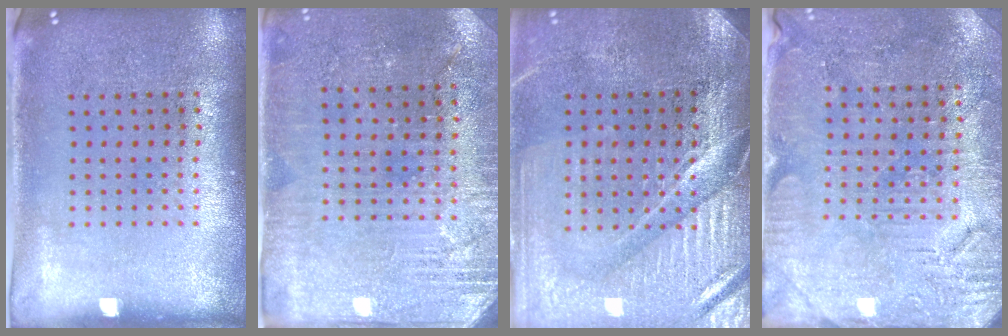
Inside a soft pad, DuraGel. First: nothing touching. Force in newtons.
{"total": 2.9, "press": 2.8, "slide": 0.6}
{"total": 4.0, "press": 3.7, "slide": 1.5}
{"total": 3.0, "press": 2.9, "slide": 0.6}